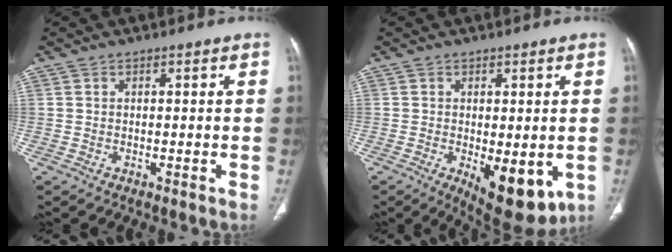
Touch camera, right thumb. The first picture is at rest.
{"total": 10.8, "force": [-3.0, 4.8, 9.2], "torque": [-0.109, -0.019, -0.030]}